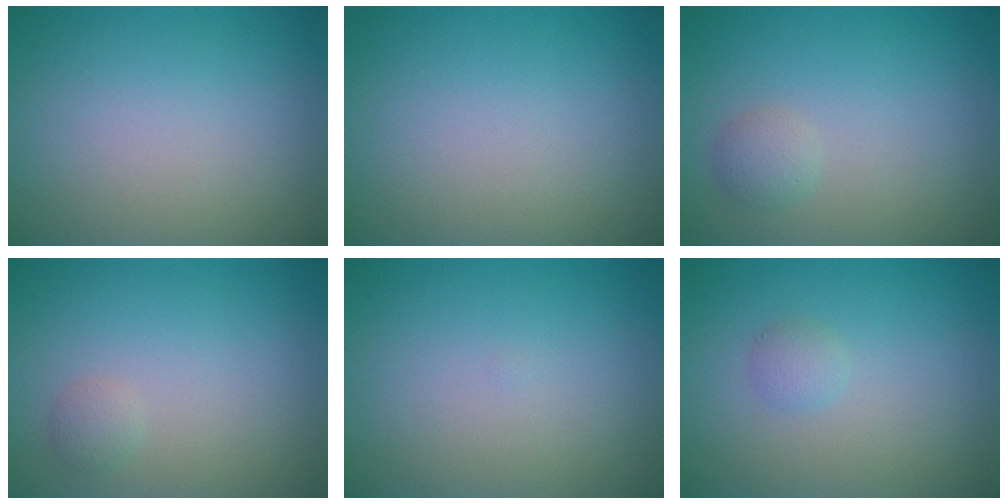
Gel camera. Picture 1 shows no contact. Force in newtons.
{"total": 0.0}
{"total": 1.3, "press": 1.3, "slide": 0.1}
{"total": 1.0, "press": 1.0, "slide": 0.1}
{"total": 0.0}
{"total": 1.0, "press": 1.0, "slide": 0.1}